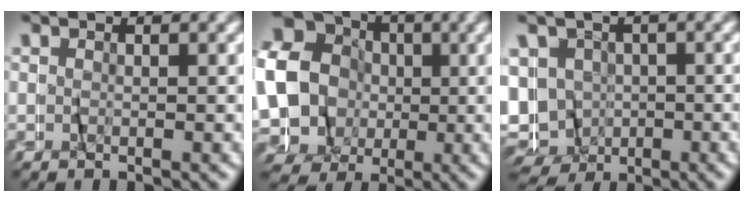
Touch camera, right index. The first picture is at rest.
{"total": 19.4, "force": [-1.0, 17.7, 7.9], "torque": [-0.207, -0.042, -0.030]}
{"total": 11.5, "force": [-2.6, 10.8, 2.9], "torque": [-0.106, -0.043, -0.042]}